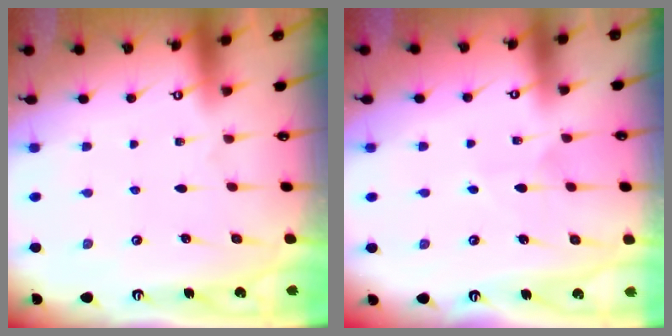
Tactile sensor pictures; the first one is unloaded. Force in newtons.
{"total": 5.9, "press": 5.9, "slide": 0.5}